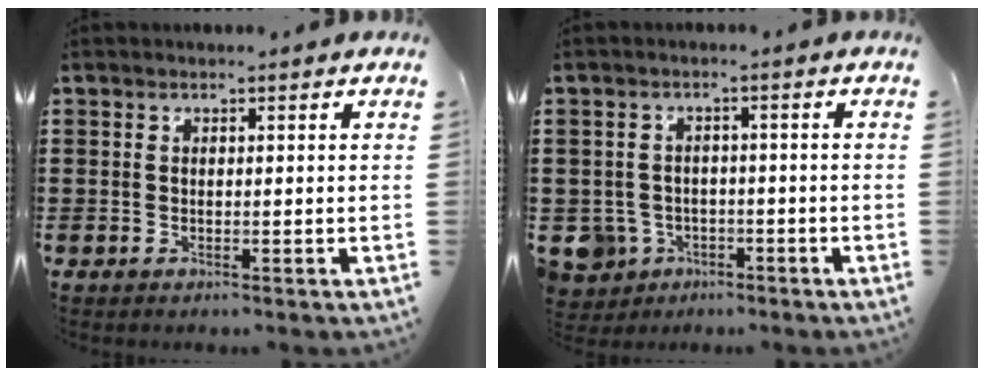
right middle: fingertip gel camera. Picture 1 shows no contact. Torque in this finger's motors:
{"motor_torque": [0.50, 0.42, 0.00, 0.01]}